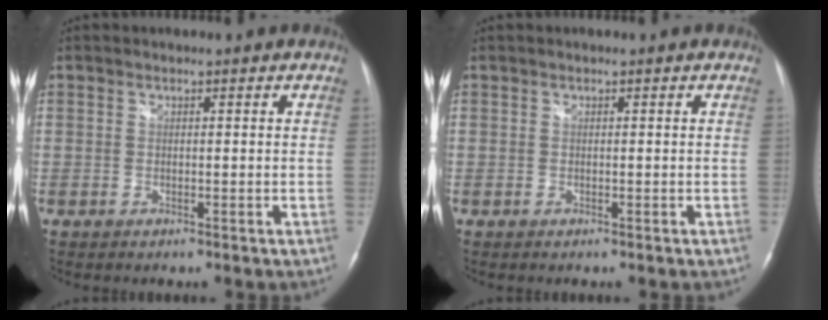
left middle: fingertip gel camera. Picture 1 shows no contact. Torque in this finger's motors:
{"motor_torque": [0.22, -0.18, 0.05, 0.02]}